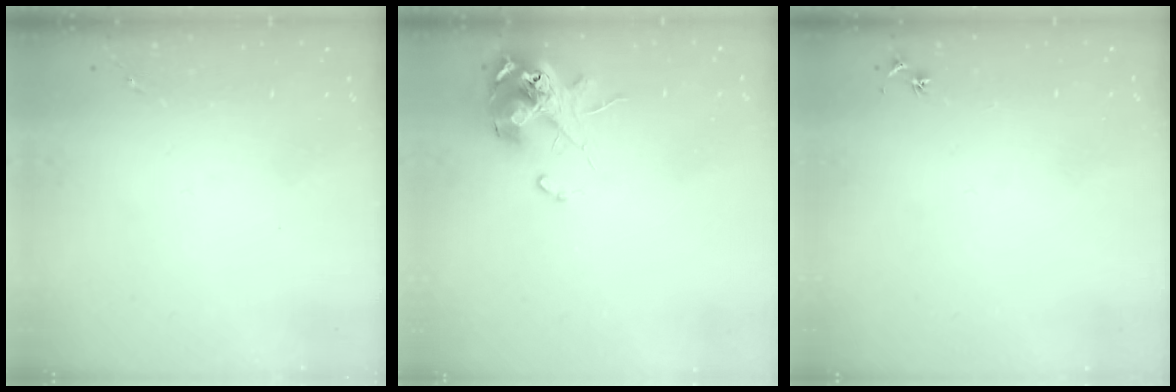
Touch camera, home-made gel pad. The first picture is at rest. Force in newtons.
{"total": 12.0, "press": 11.8, "slide": 1.6}
{"total": 3.0, "press": 2.9, "slide": 0.4}